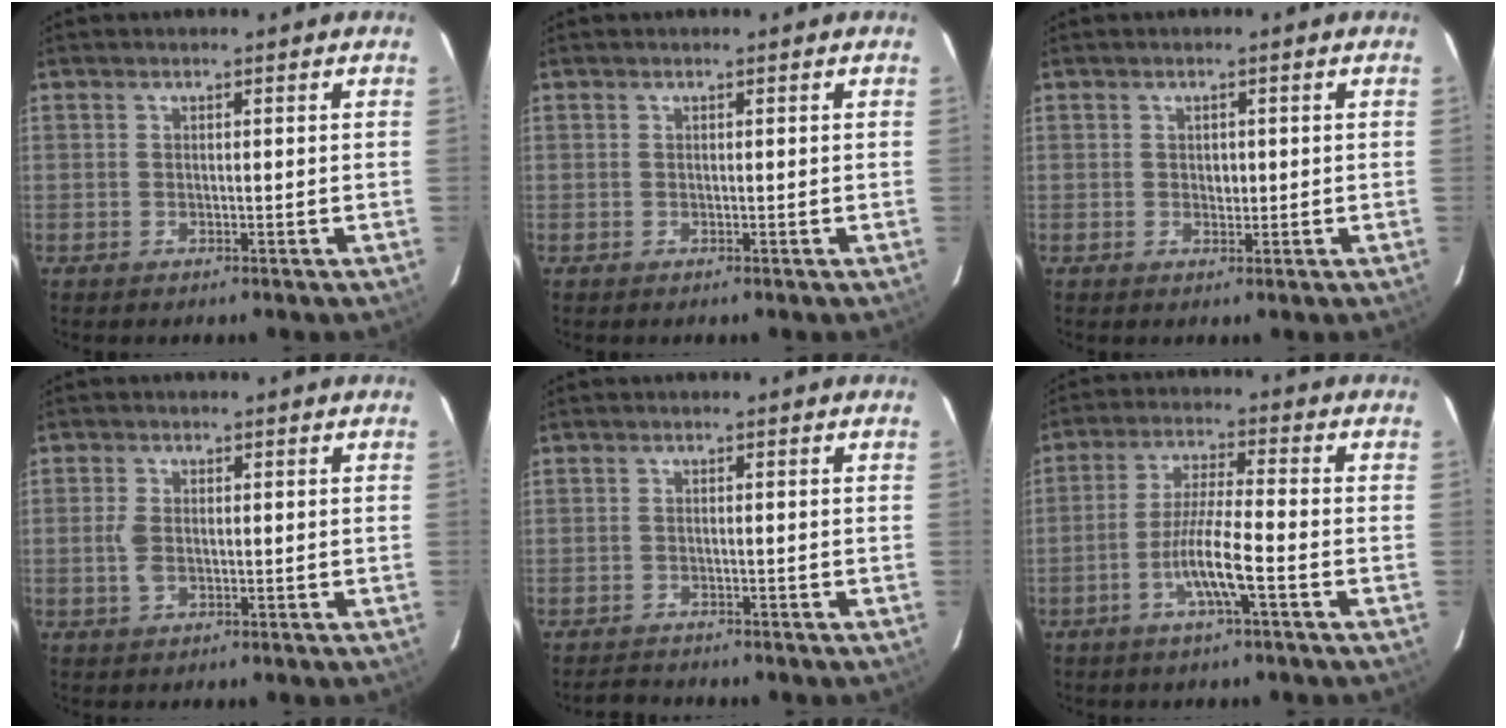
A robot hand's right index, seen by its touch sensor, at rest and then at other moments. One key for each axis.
{"total": 0.0}
{"total": 1.3, "fx": 0.1, "fy": 0.9, "fz": 0.9, "tx": -0.013, "ty": 0.000, "tz": 0.003}
{"total": 2.8, "fx": -0.2, "fy": 1.5, "fz": 2.4, "tx": -0.059, "ty": 0.004, "tz": -0.003}
{"total": 1.8, "fx": -1.7, "fy": 0.5, "fz": 0.1, "tx": -0.004, "ty": -0.007, "tz": -0.025}
{"total": 8.0, "fx": -3.1, "fy": 0.0, "fz": 7.4, "tx": -0.142, "ty": -0.002, "tz": -0.062}